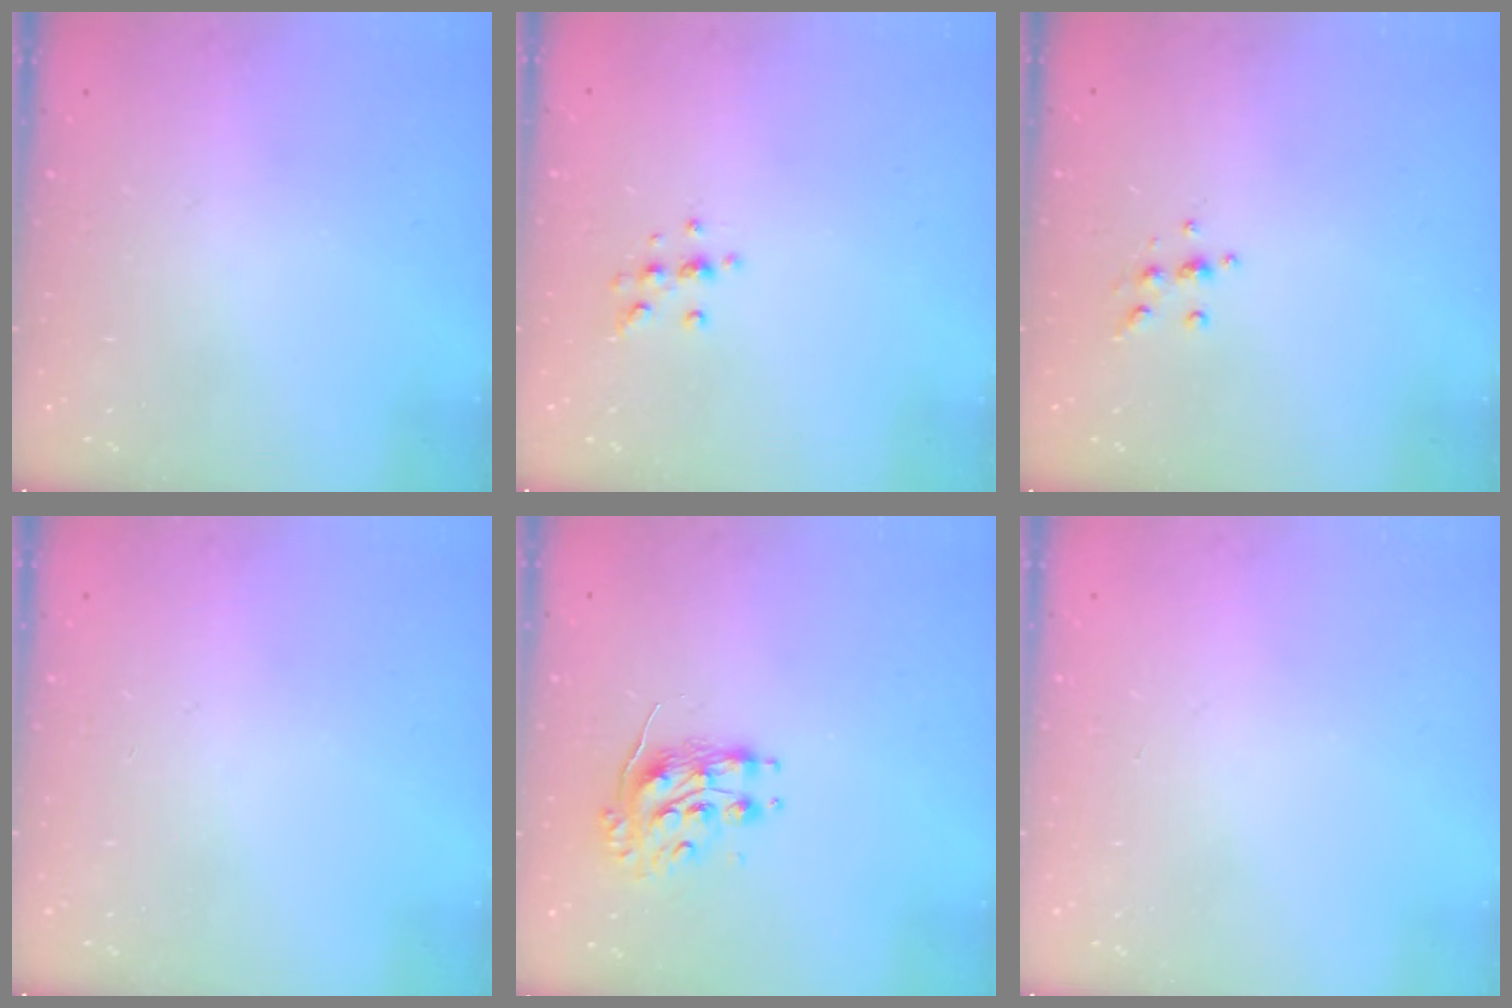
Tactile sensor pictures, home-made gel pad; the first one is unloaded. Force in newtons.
{"total": 5.6, "press": 5.6, "slide": 0.6}
{"total": 5.4, "press": 5.3, "slide": 0.6}
{"total": 0.0}
{"total": 8.7, "press": 8.7, "slide": 0.2}
{"total": 0.0}